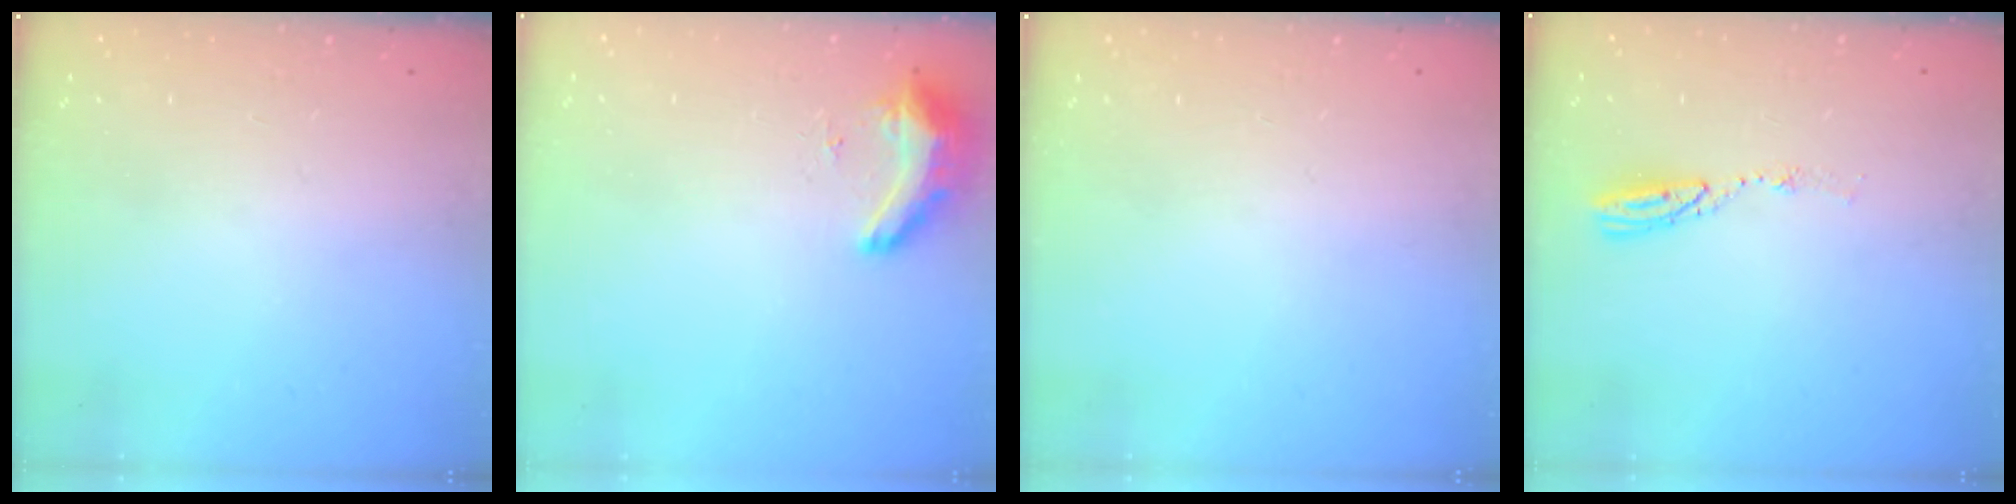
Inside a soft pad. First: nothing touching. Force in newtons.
{"total": 8.9, "press": 8.9, "slide": 1.3}
{"total": 0.0}
{"total": 4.8, "press": 4.8, "slide": 0.5}